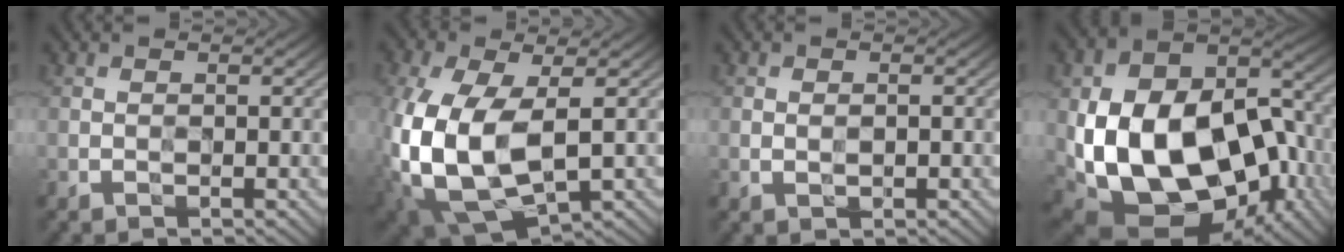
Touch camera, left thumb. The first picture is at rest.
{"total": 15.1, "force": [-1.8, 8.9, 12.0], "torque": [-0.307, -0.037, -0.017]}
{"total": 1.0, "force": [-0.1, 0.6, 0.8], "torque": [-0.012, 0.000, -0.002]}
{"total": 21.2, "force": [-4.7, 14.2, 15.0], "torque": [-0.315, -0.048, -0.044]}